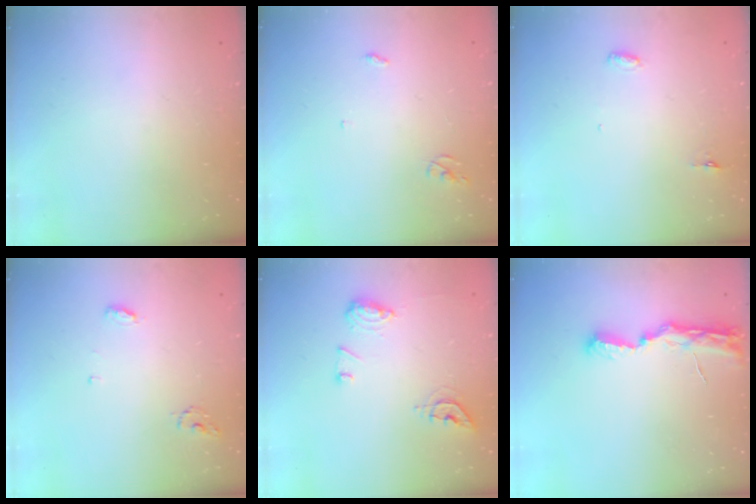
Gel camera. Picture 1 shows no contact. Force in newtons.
{"total": 2.6, "press": 2.6, "slide": 0.2}
{"total": 3.0, "press": 2.8, "slide": 0.9}
{"total": 5.1, "press": 5.1, "slide": 0.4}
{"total": 10.5, "press": 10.5, "slide": 0.7}
{"total": 8.0, "press": 8.0, "slide": 0.7}